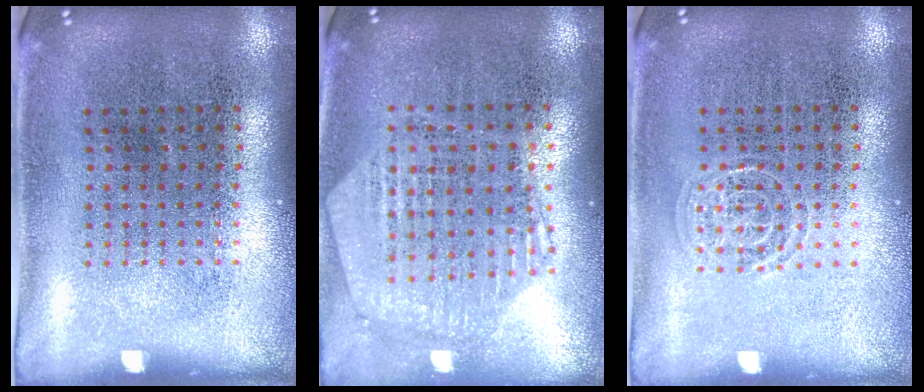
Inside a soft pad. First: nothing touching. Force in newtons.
{"total": 1.1, "press": 1.1, "slide": 0.2}
{"total": 1.3, "press": 1.3, "slide": 0.2}